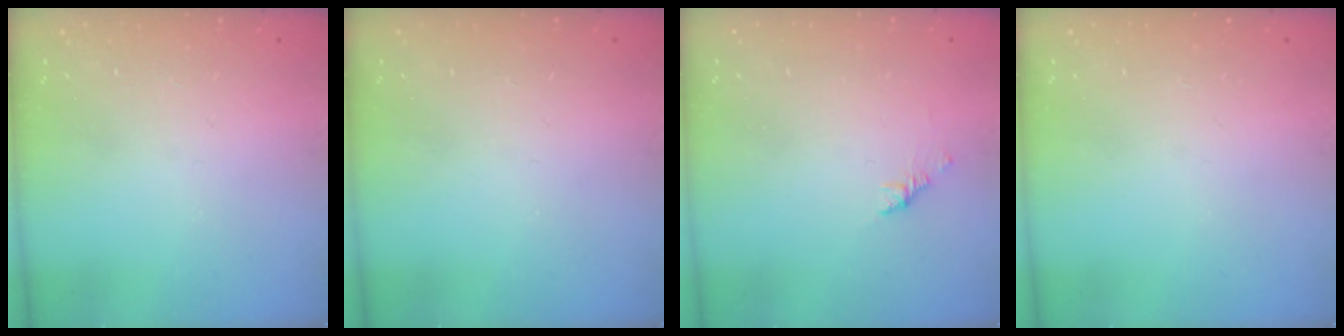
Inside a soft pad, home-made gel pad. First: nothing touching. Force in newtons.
{"total": 0.0}
{"total": 1.1, "press": 1.0, "slide": 0.5}
{"total": 0.0}